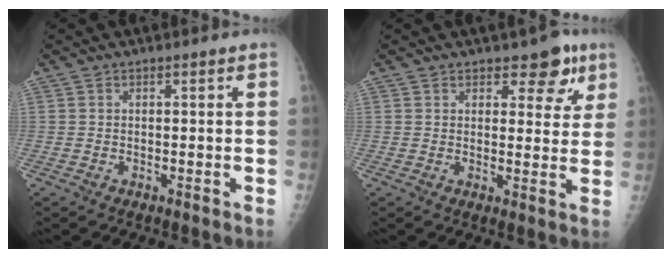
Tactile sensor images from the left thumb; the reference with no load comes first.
{"total": 6.6, "force": [4.0, 3.6, 3.8], "torque": [-0.009, -0.017, 0.048]}